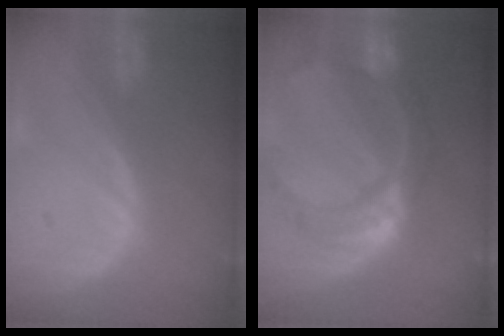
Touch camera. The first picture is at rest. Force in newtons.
{"total": 10.9, "press": 9.2, "slide": 6.0}